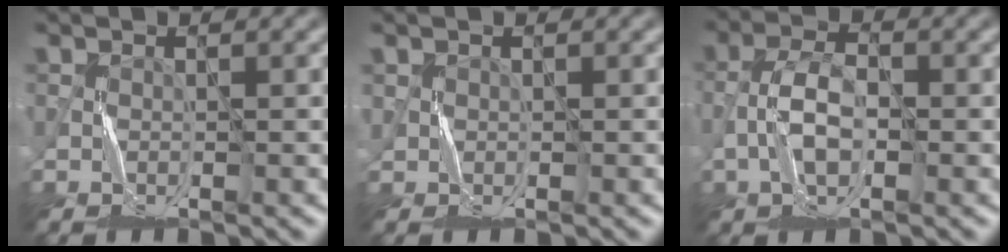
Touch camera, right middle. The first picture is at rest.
{"total": 0.8, "force": [0.3, 0.7, -0.1], "torque": [-0.001, 0.000, 0.009]}
{"total": 3.3, "force": [-1.4, 1.4, 2.5], "torque": [-0.050, 0.008, -0.033]}